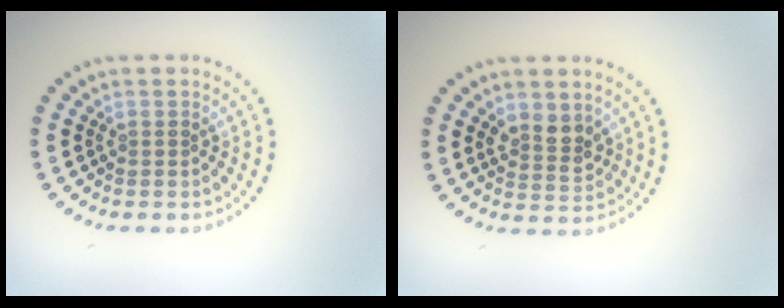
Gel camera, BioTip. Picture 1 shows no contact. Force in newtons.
{"total": 2.6, "press": 2.4, "slide": 0.9}